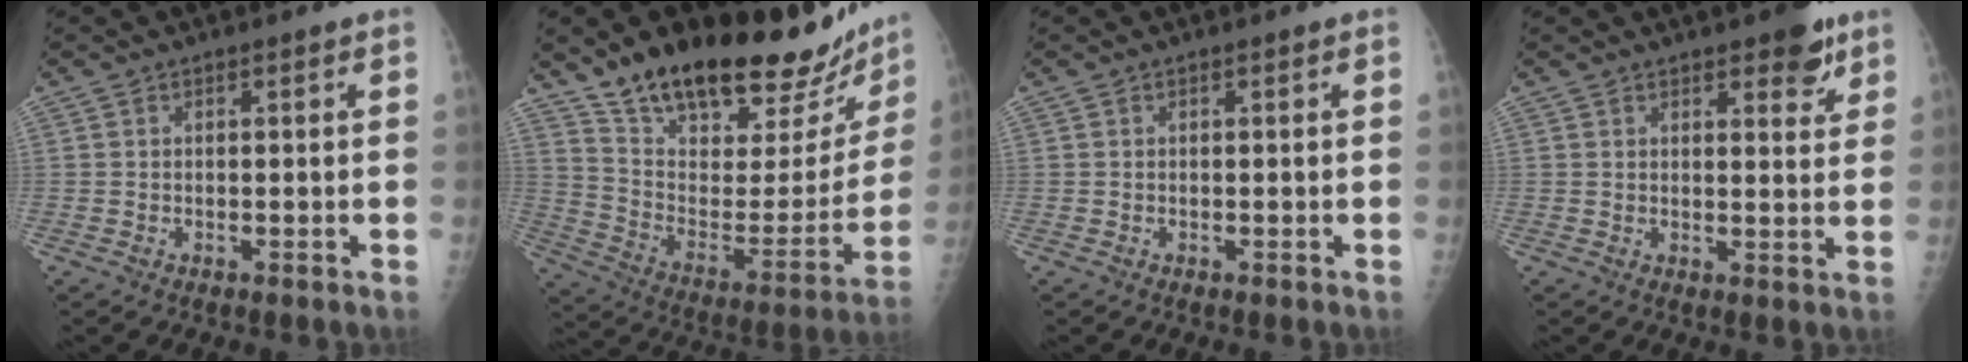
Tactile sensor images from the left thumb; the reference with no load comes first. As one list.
[{"total": 29.4, "force": [23.6, 9.7, 14.7], "torque": [-0.193, -0.104, 0.357]}, {"total": 0.0}, {"total": 6.2, "force": [4.0, 2.5, 4.1], "torque": [-0.028, -0.019, 0.048]}]